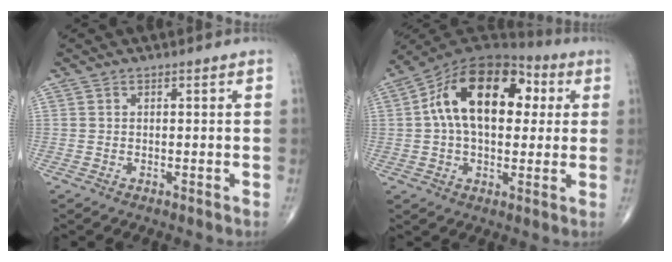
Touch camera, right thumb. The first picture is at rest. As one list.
[{"total": 19.7, "force": [3.7, 11.8, 15.3], "torque": [-0.227, 0.029, 0.050]}]